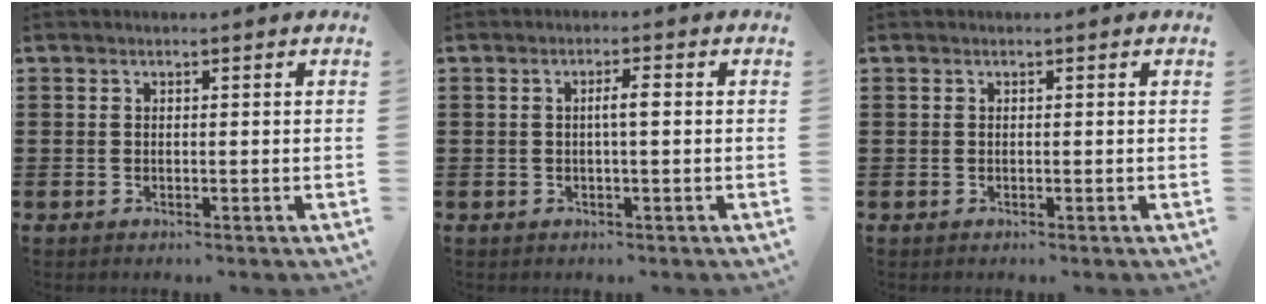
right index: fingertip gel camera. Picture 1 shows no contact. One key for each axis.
{"total": 2.4, "fx": -0.1, "fy": 0.2, "fz": 2.4, "tx": -0.044, "ty": 0.001, "tz": -0.003}
{"total": 0.0}